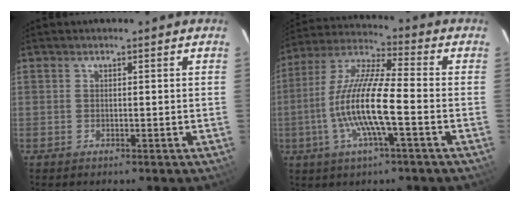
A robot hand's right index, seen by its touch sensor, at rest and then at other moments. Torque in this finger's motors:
{"motor_torque": [1.85, -0.29, 1.05, 0.21]}